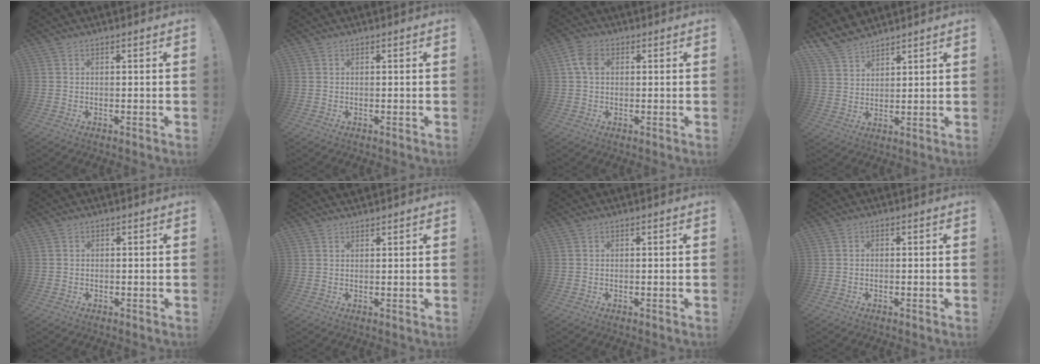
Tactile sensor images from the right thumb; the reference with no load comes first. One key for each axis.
{"total": 0.0}
{"total": 6.2, "fx": 1.3, "fy": 4.4, "fz": 4.2, "tx": -0.079, "ty": 0.010, "tz": 0.027}
{"total": 7.0, "fx": 6.3, "fy": 2.6, "fz": 1.5, "tx": -0.035, "ty": -0.044, "tz": 0.124}
{"total": 1.5, "fx": 0.0, "fy": 1.5, "fz": 0.2, "tx": 0.005, "ty": -0.002, "tz": -0.002}
{"total": 1.4, "fx": 1.4, "fy": 0.3, "fz": 0.0, "tx": 0.005, "ty": -0.010, "tz": 0.026}
{"total": 0.0}
{"total": 0.7, "fx": -0.6, "fy": 0.4, "fz": 0.3, "tx": -0.005, "ty": 0.002, "tz": -0.011}